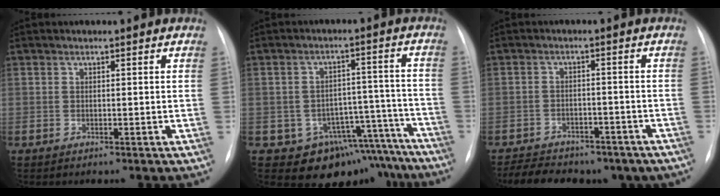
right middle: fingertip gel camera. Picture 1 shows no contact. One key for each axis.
{"total": 12.8, "fx": -10.0, "fy": 7.7, "fz": 1.9, "tx": 0.012, "ty": 0.063, "tz": -0.121}
{"total": 16.5, "fx": -12.8, "fy": 7.8, "fz": 6.9, "tx": -0.153, "ty": 0.001, "tz": -0.159}